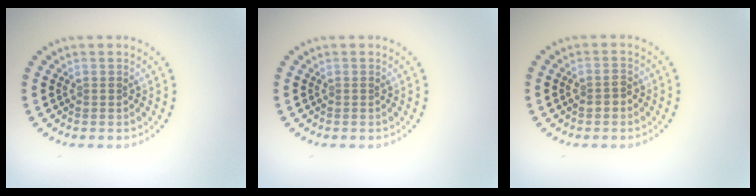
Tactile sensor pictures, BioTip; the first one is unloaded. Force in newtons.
{"total": 0.0}
{"total": 1.4, "press": 1.4, "slide": 0.4}